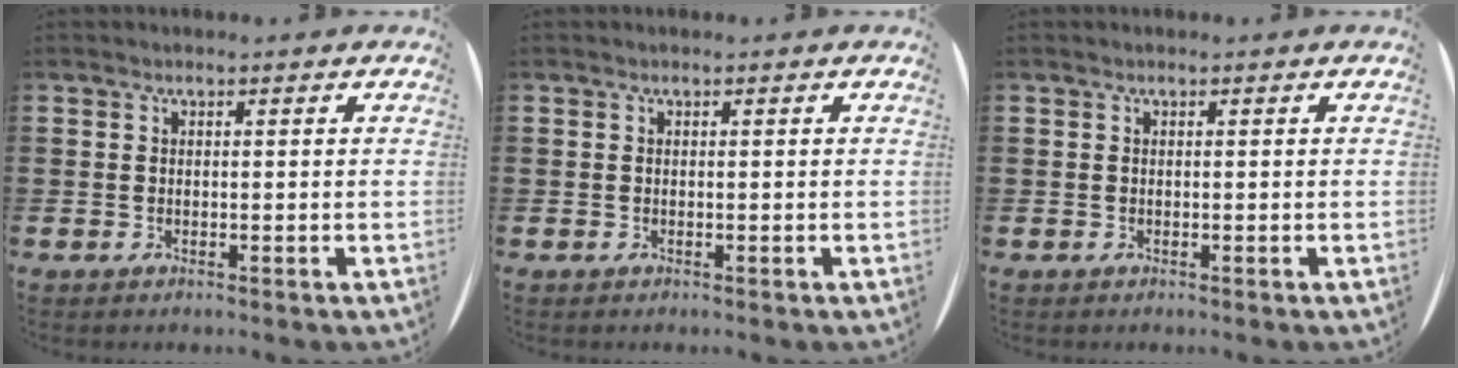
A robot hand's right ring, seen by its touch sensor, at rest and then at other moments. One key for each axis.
{"total": 0.0}
{"total": 0.0}